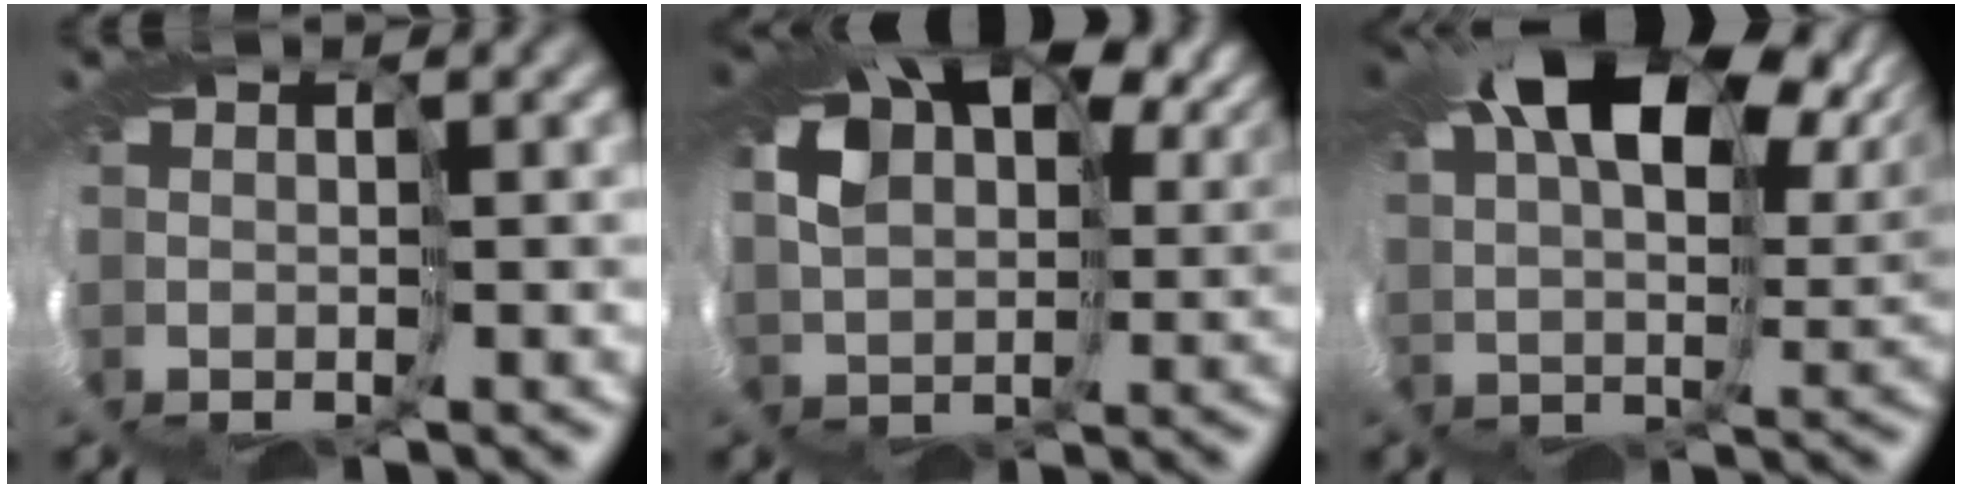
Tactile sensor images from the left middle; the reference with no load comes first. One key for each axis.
{"total": 10.4, "fx": 5.7, "fy": 6.0, "fz": 6.2, "tx": -0.130, "ty": 0.023, "tz": 0.102}
{"total": 12.8, "fx": 6.5, "fy": 5.9, "fz": 9.4, "tx": -0.153, "ty": 0.022, "tz": 0.103}